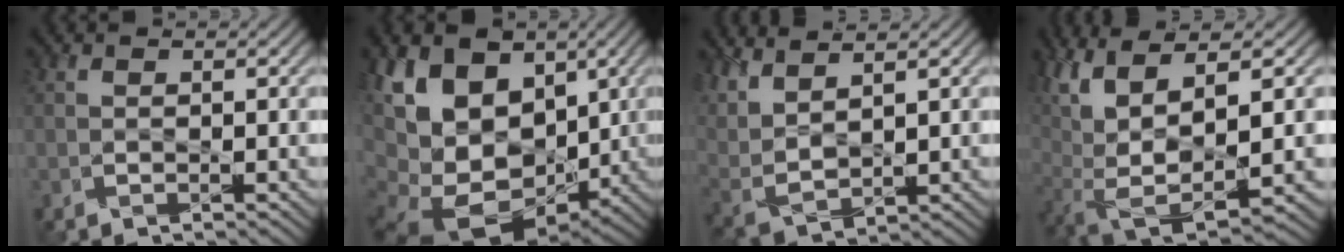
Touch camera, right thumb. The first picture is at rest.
{"total": 16.8, "force": [-0.6, 11.8, 11.9], "torque": [-0.240, -0.016, 0.019]}
{"total": 5.8, "force": [4.2, 1.7, 3.6], "torque": [-0.108, 0.001, 0.089]}
{"total": 11.9, "force": [2.2, 4.9, 10.6], "torque": [-0.246, -0.014, 0.052]}